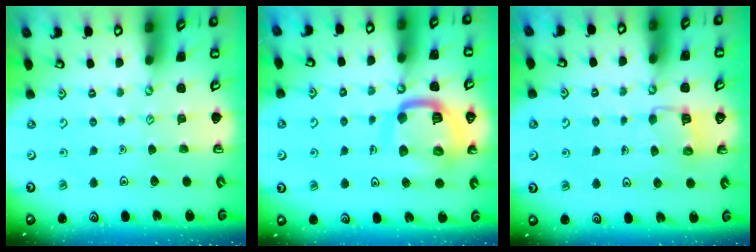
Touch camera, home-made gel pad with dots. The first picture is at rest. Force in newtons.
{"total": 15.0, "press": 14.9, "slide": 1.5}
{"total": 5.5, "press": 5.5, "slide": 0.6}